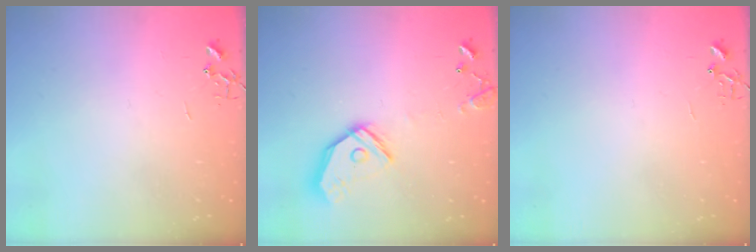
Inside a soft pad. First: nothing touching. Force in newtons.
{"total": 15.9, "press": 15.7, "slide": 2.6}
{"total": 6.4, "press": 6.4, "slide": 0.6}